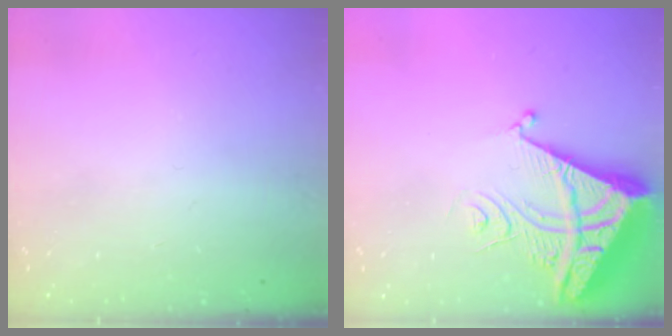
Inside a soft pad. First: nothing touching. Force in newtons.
{"total": 8.5, "press": 8.4, "slide": 0.9}